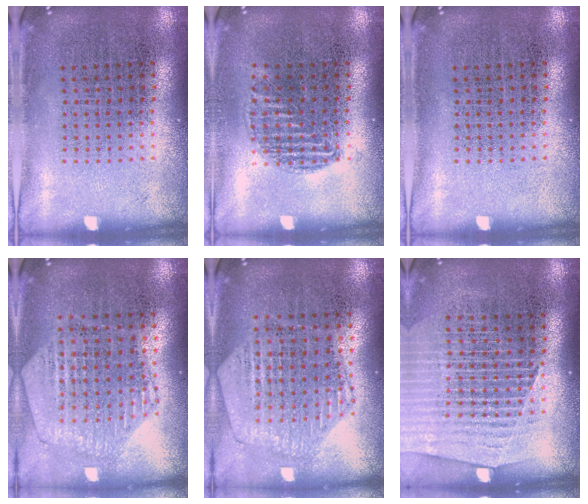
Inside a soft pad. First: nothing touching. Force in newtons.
{"total": 0.9, "press": 0.8, "slide": 0.4}
{"total": 0.0}
{"total": 1.2, "press": 1.2, "slide": 0.2}
{"total": 1.1, "press": 1.1, "slide": 0.1}
{"total": 1.4, "press": 1.3, "slide": 0.5}